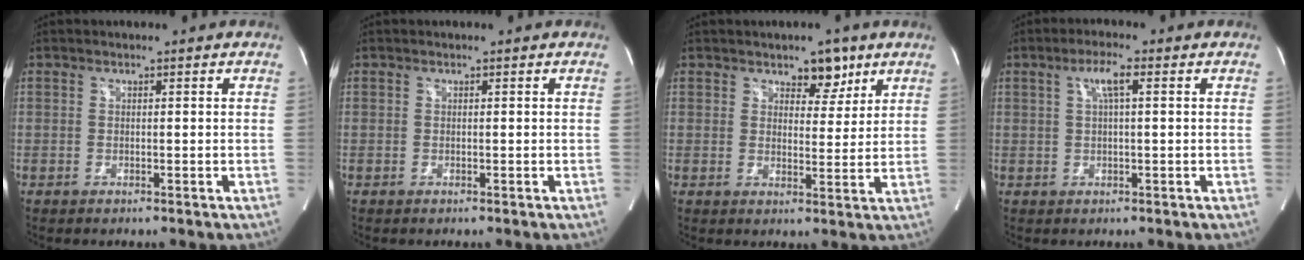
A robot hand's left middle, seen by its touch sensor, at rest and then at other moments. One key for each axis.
{"total": 0.0}
{"total": 4.7, "fx": 3.1, "fy": 2.5, "fz": 2.4, "tx": -0.024, "ty": 0.001, "tz": 0.046}
{"total": 3.6, "fx": 1.2, "fy": 0.3, "fz": 3.4, "tx": -0.065, "ty": 0.009, "tz": 0.022}